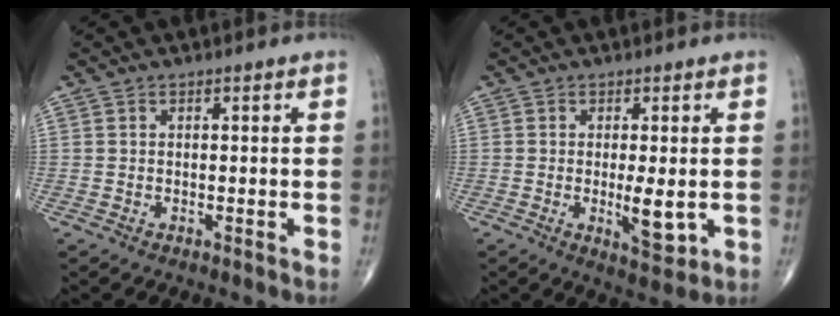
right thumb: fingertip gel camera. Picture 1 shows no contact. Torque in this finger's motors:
{"motor_torque": [2.61, 2.40, 1.31, -0.65, 0.45]}